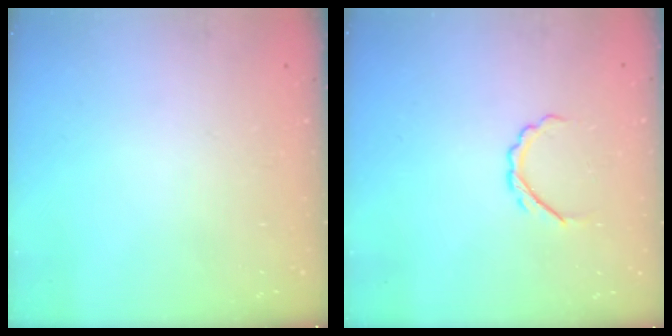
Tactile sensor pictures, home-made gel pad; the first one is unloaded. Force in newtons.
{"total": 4.5, "press": 4.4, "slide": 0.9}